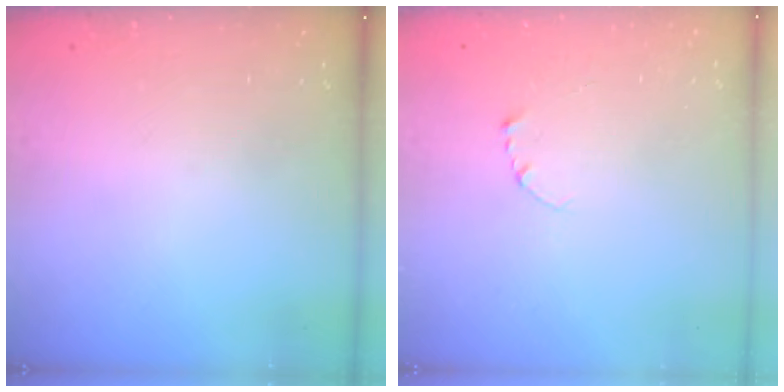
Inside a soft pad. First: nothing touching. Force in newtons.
{"total": 2.7, "press": 2.7, "slide": 0.3}